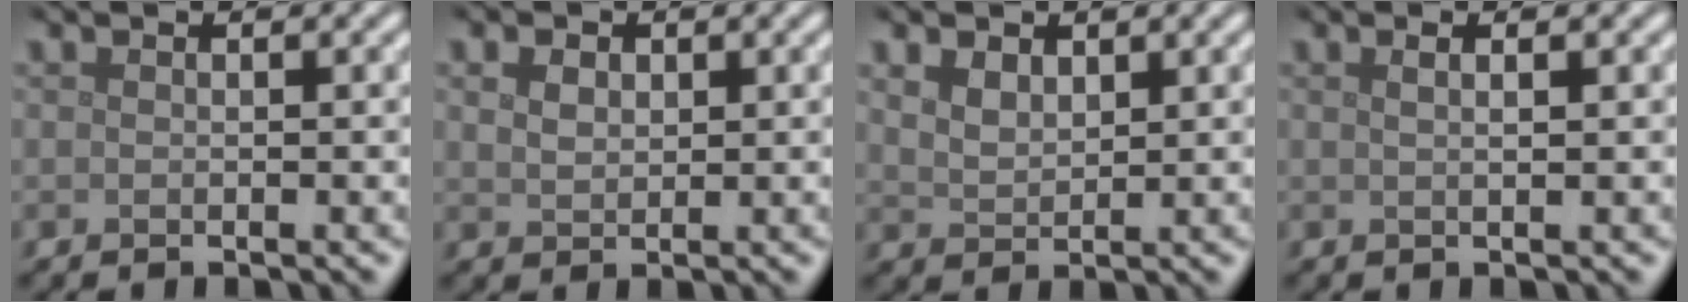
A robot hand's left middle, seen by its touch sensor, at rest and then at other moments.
{"total": 2.1, "force": [0.9, 1.4, 1.1], "torque": [-0.021, 0.006, 0.010]}
{"total": 2.1, "force": [1.3, 1.2, 1.1], "torque": [-0.026, -0.002, 0.030]}
{"total": 1.5, "force": [0.7, 0.5, 1.2], "torque": [-0.009, 0.000, 0.004]}